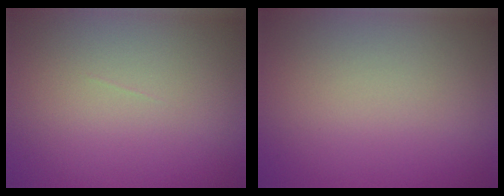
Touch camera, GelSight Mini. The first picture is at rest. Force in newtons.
{"total": 0.0}